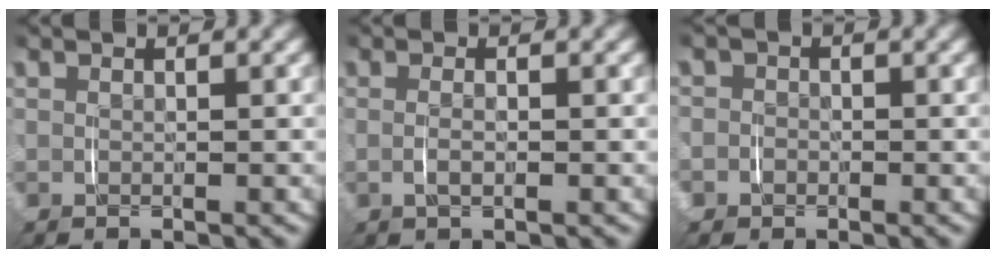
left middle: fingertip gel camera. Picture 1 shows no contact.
{"total": 1.2, "force": [-0.3, 0.4, 1.1], "torque": [-0.022, -0.005, -0.002]}
{"total": 3.0, "force": [-0.8, 2.9, 0.3], "torque": [-0.017, -0.003, -0.026]}